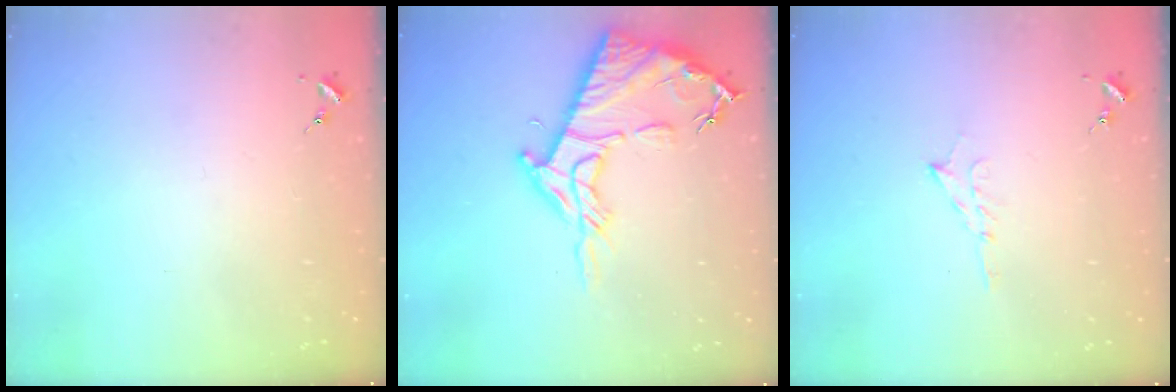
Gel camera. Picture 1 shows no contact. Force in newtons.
{"total": 16.5, "press": 16.5, "slide": 1.1}
{"total": 6.0, "press": 5.9, "slide": 0.7}